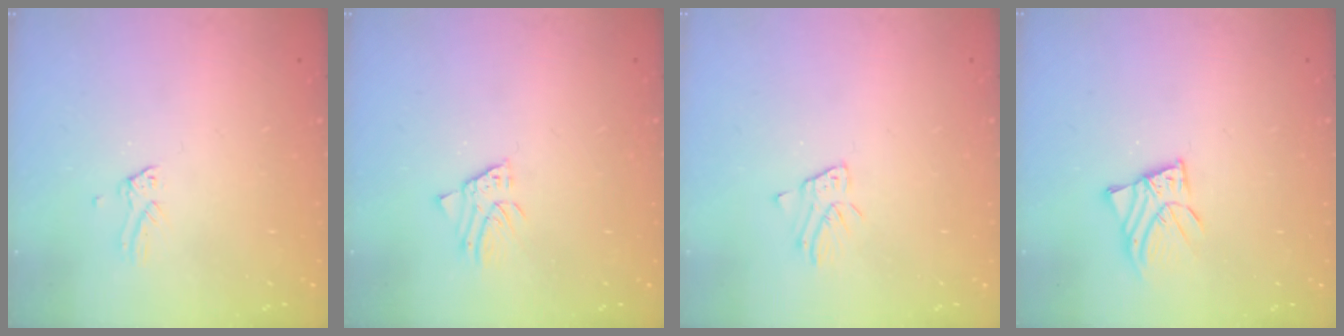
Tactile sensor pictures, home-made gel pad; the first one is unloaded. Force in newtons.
{"total": 2.1, "press": 2.1, "slide": 0.2}
{"total": 2.0, "press": 2.0, "slide": 0.2}
{"total": 3.1, "press": 3.1, "slide": 0.3}